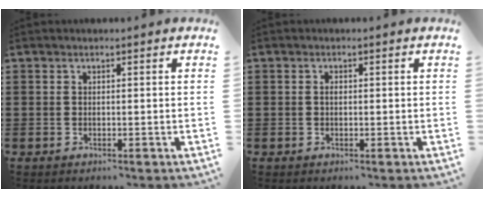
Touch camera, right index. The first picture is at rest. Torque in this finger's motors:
{"motor_torque": [0.29, 0.27, 0.15, 0.03]}